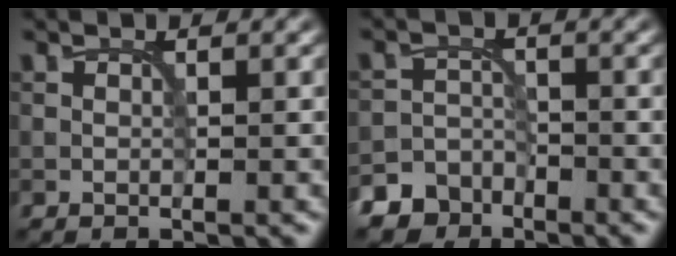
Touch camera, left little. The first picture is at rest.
{"total": 5.5, "force": [-4.4, 3.4, 0.2], "torque": [0.017, -0.006, -0.078]}